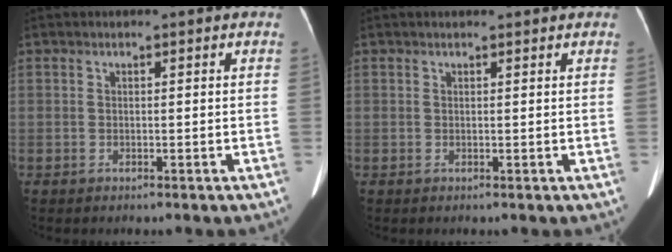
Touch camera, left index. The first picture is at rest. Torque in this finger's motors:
{"motor_torque": [0.37, -0.31, -0.05, -0.01]}